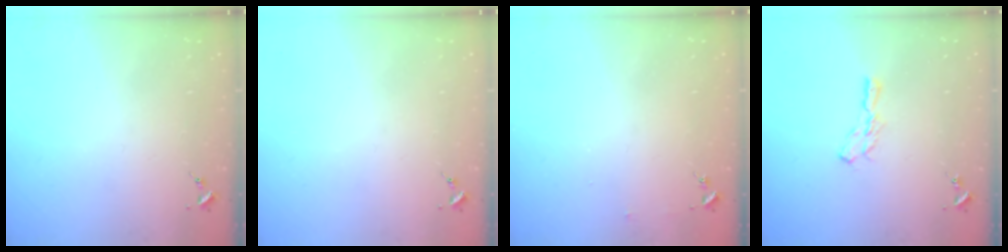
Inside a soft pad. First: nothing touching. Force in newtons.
{"total": 0.0}
{"total": 2.5, "press": 2.5, "slide": 0.2}
{"total": 5.7, "press": 5.7, "slide": 0.4}